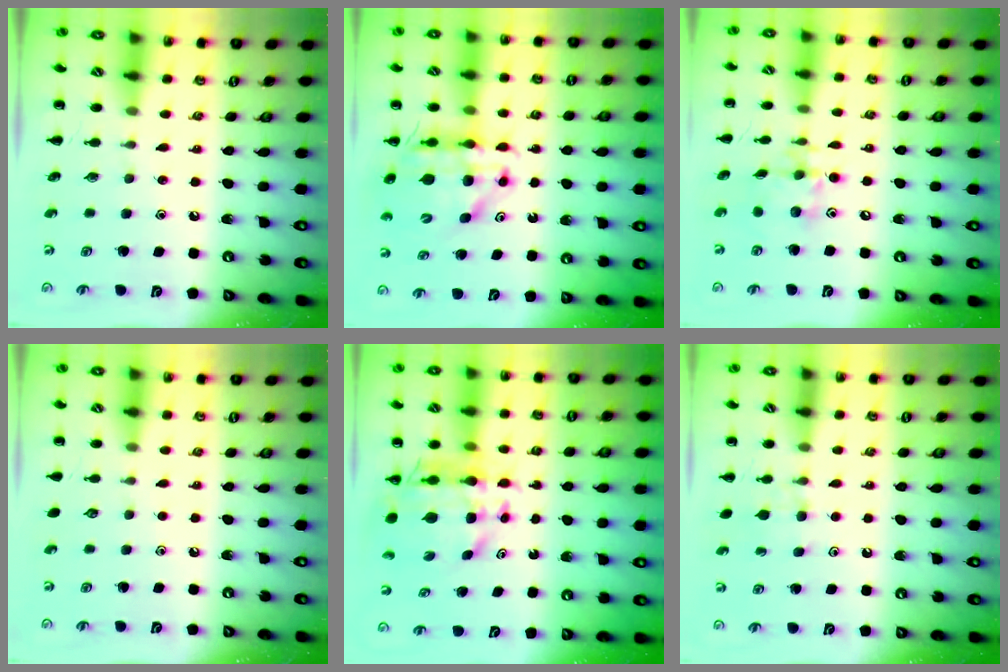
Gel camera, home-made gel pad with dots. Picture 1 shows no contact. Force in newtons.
{"total": 12.3, "press": 11.7, "slide": 3.7}
{"total": 10.8, "press": 10.7, "slide": 1.2}
{"total": 0.0}
{"total": 8.9, "press": 8.3, "slide": 3.3}
{"total": 7.1, "press": 6.9, "slide": 1.8}